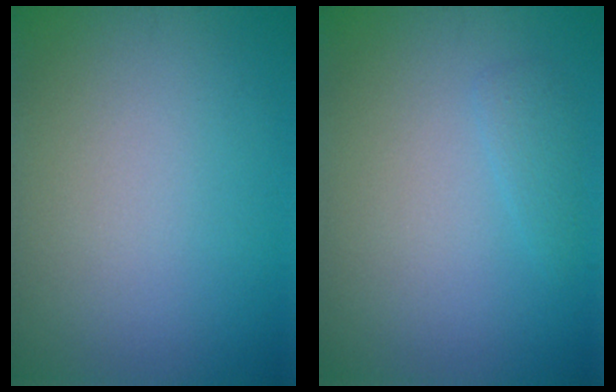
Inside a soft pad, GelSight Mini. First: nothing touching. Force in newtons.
{"total": 1.0, "press": 1.0, "slide": 0.1}